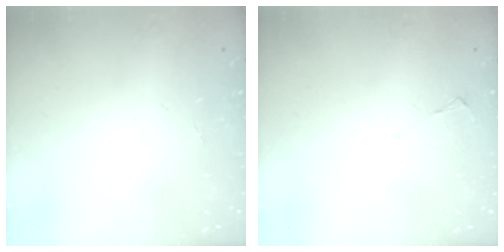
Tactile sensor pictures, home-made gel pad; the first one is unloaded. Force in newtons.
{"total": 1.7, "press": 1.7, "slide": 0.3}